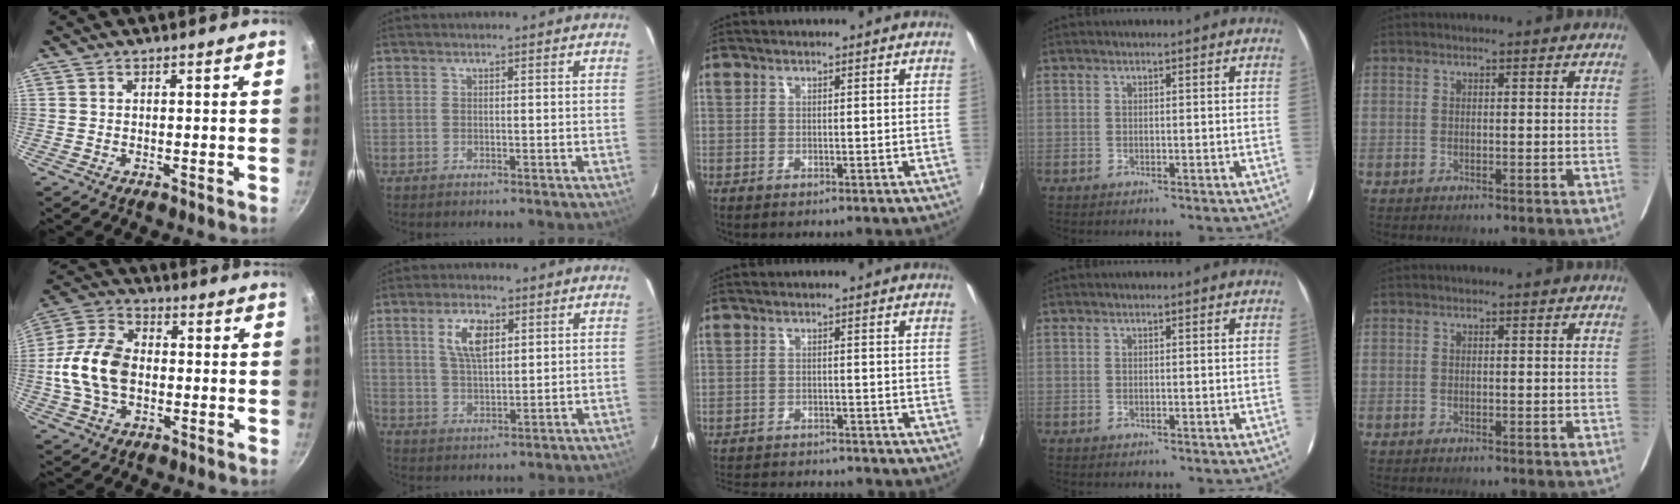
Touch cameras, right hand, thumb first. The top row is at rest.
{"thumb": {"total": 13.7, "force": [-1.1, 9.1, 10.1], "torque": [-0.184, 0.026, -0.034]}, "index": {"total": 7.1, "force": [2.8, 3.2, 5.7], "torque": [-0.105, 0.008, 0.055]}, "middle": {"total": 11.8, "force": [-10.8, 2.8, 4.0], "torque": [-0.099, -0.007, -0.160]}}